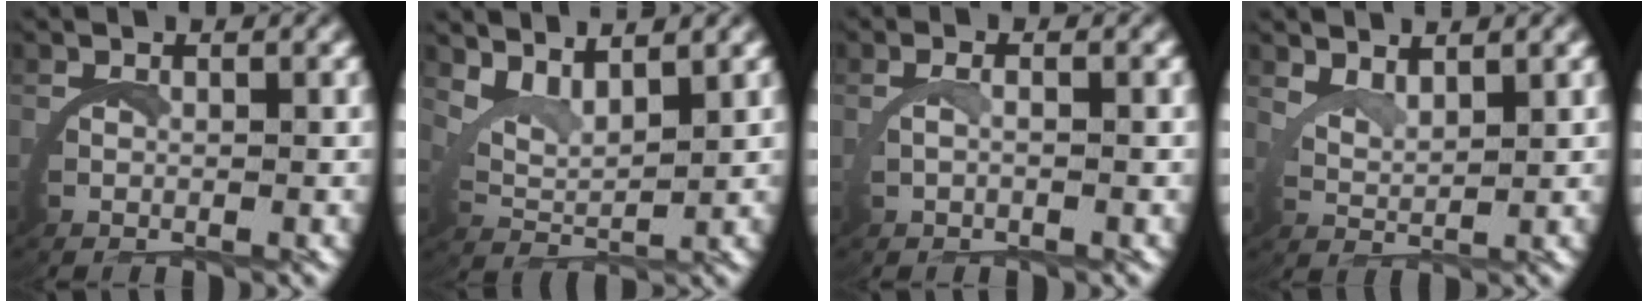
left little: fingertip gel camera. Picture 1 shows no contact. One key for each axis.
{"total": 4.4, "fx": 3.4, "fy": 1.8, "fz": 2.1, "tx": -0.059, "ty": -0.001, "tz": 0.055}
{"total": 1.1, "fx": -0.2, "fy": -0.2, "fz": 1.1, "tx": -0.030, "ty": 0.001, "tz": 0.002}
{"total": 2.8, "fx": 2.7, "fy": 0.1, "fz": 0.8, "tx": -0.028, "ty": -0.005, "tz": 0.050}